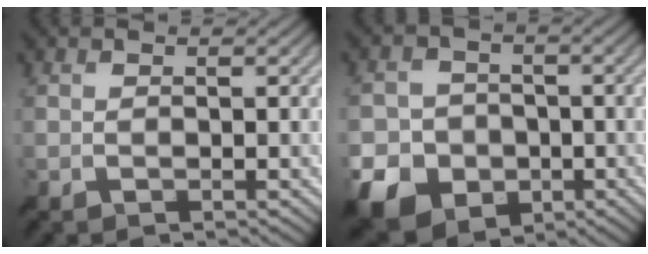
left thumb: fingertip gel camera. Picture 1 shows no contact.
{"total": 11.3, "force": [-4.7, 9.4, 4.2], "torque": [-0.120, -0.050, -0.105]}